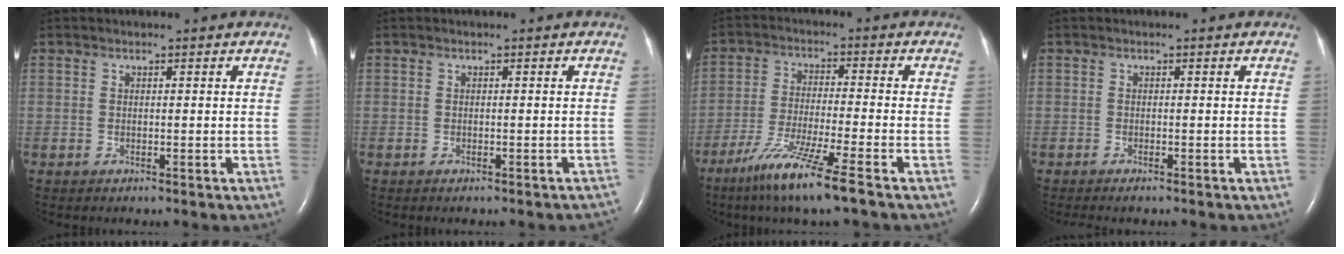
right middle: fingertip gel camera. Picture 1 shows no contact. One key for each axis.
{"total": 3.3, "fx": -2.9, "fy": 0.8, "fz": 1.3, "tx": -0.005, "ty": -0.003, "tz": -0.032}
{"total": 10.3, "fx": -6.8, "fy": -0.8, "fz": 7.7, "tx": -0.156, "ty": -0.038, "tz": -0.129}
{"total": 1.1, "fx": -0.9, "fy": 0.0, "fz": 0.6, "tx": -0.012, "ty": -0.003, "tz": -0.013}